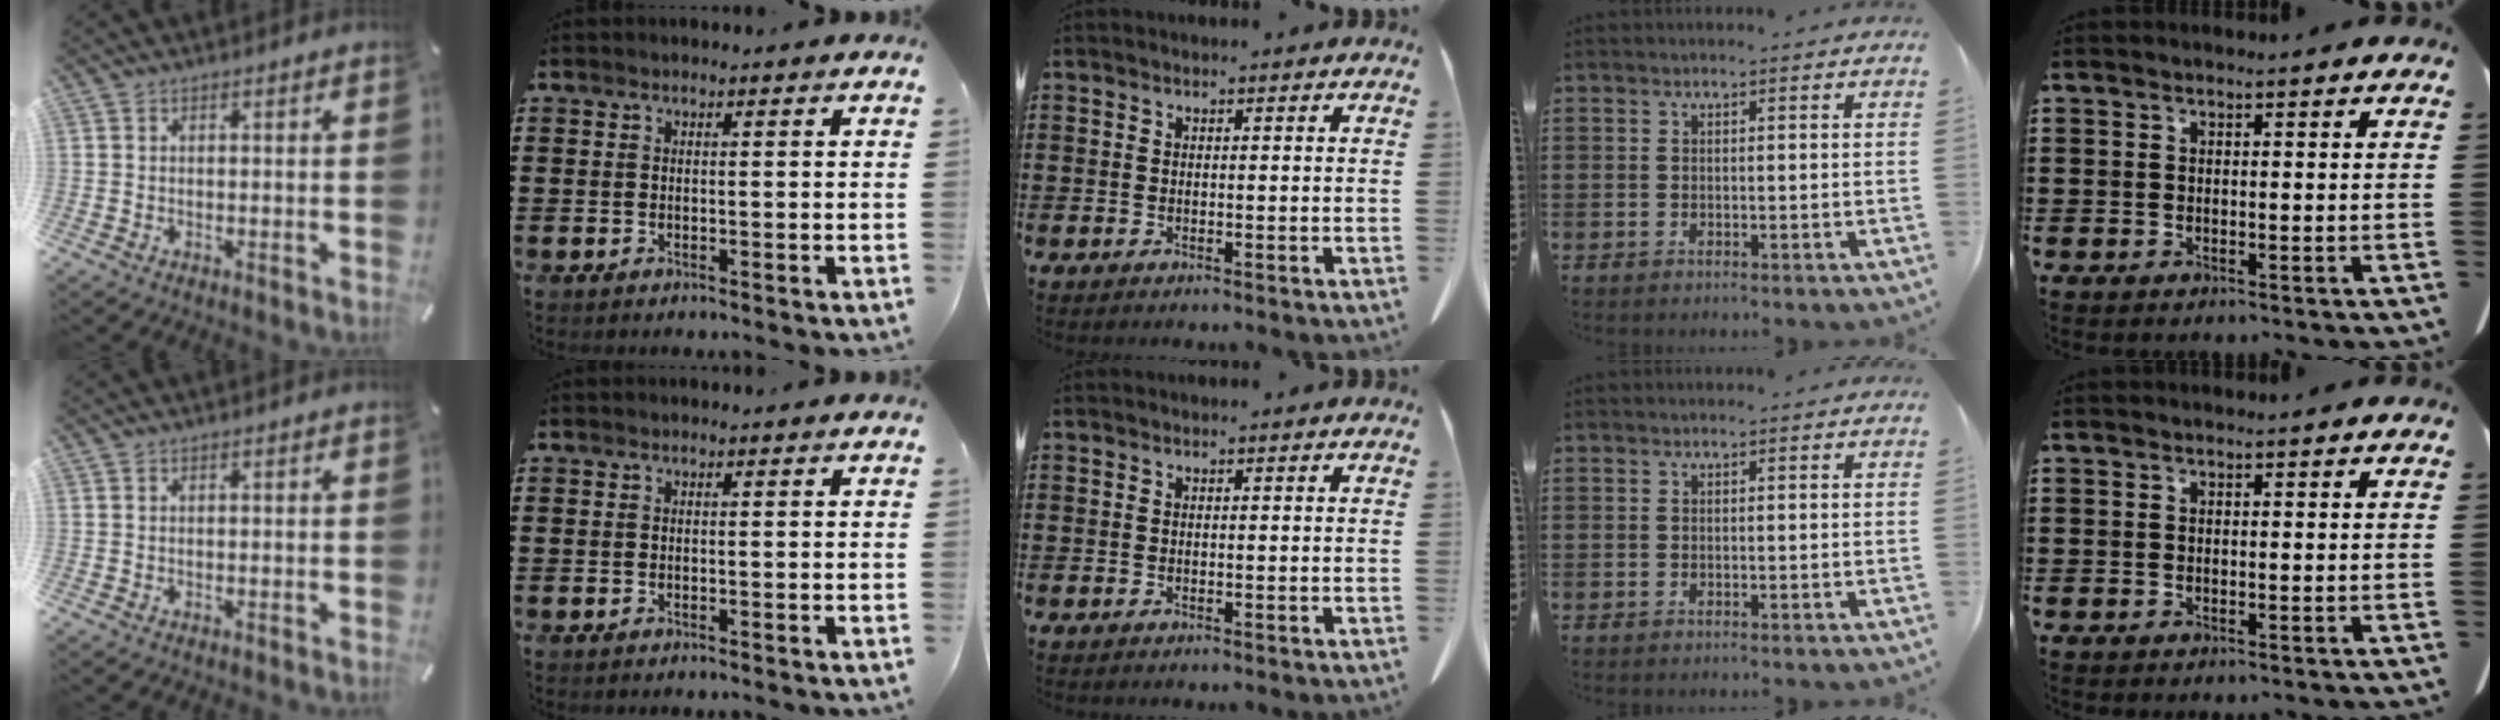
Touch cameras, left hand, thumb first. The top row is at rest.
{}